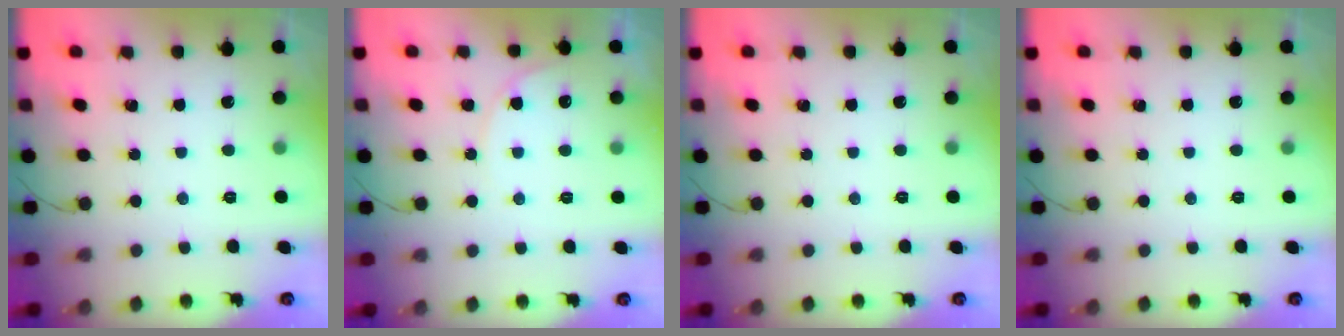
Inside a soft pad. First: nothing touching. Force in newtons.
{"total": 7.0, "press": 7.0, "slide": 0.5}
{"total": 0.0}
{"total": 0.0}